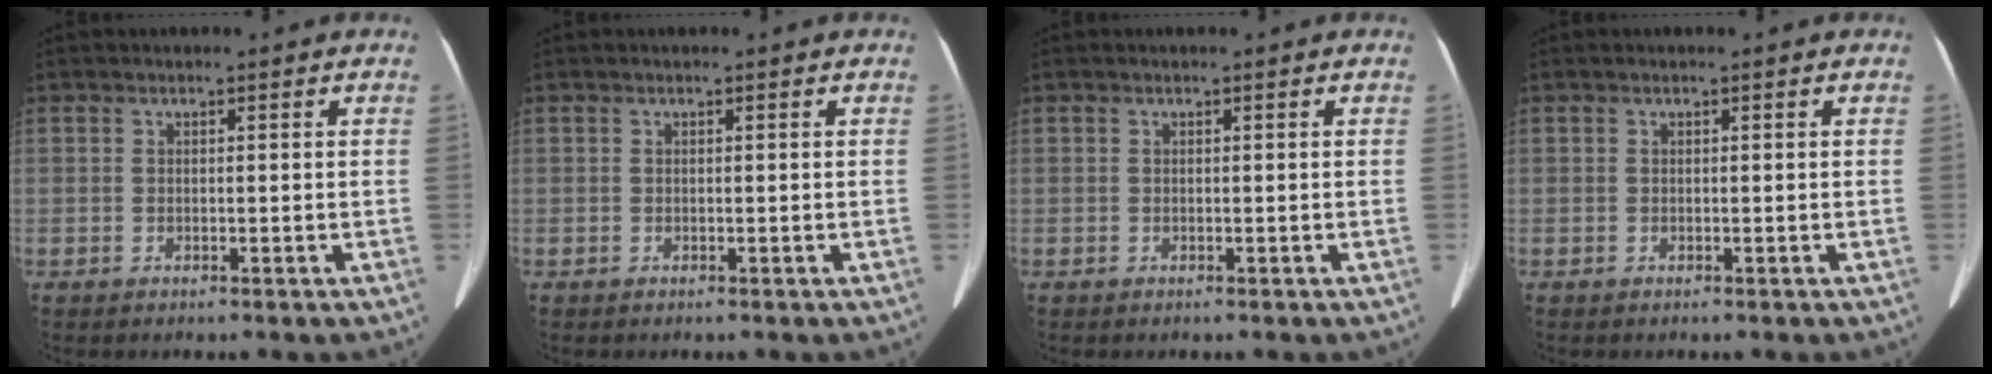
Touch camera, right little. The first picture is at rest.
{"total": 0.0}
{"total": 0.0}
{"total": 0.0}